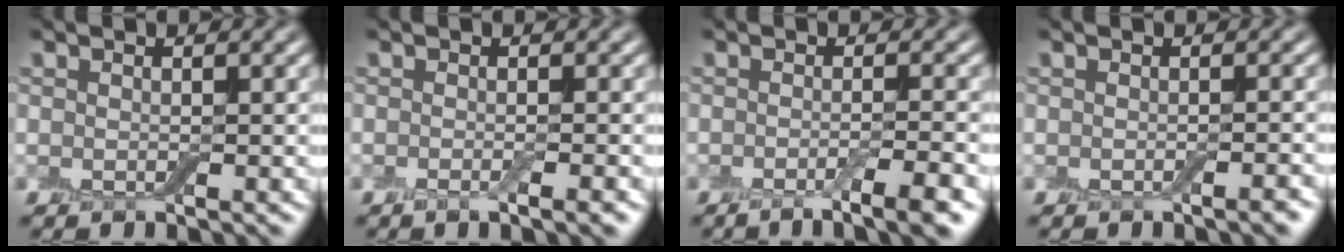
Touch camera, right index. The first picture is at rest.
{"total": 2.0, "force": [-0.8, 0.5, 1.7], "torque": [-0.017, -0.003, -0.013]}
{"total": 4.6, "force": [-2.6, 1.0, 3.7], "torque": [-0.045, -0.002, -0.042]}
{"total": 1.1, "force": [-0.6, 0.2, 0.9], "torque": [-0.009, 0.001, -0.009]}